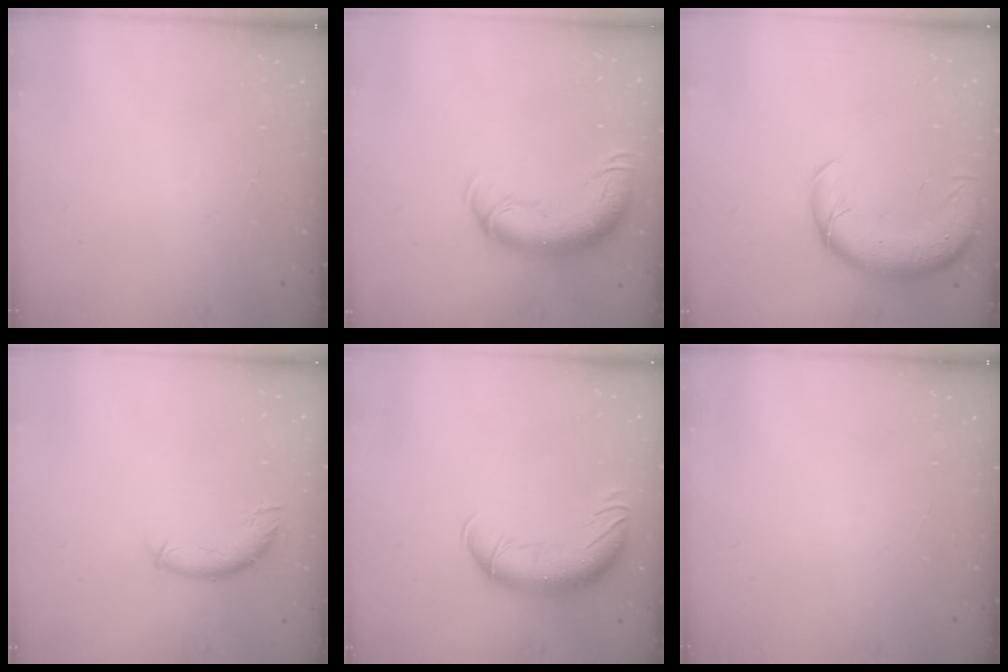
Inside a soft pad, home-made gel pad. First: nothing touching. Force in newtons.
{"total": 14.0, "press": 13.6, "slide": 3.4}
{"total": 9.9, "press": 9.6, "slide": 2.6}
{"total": 8.2, "press": 8.2, "slide": 0.4}
{"total": 13.6, "press": 13.1, "slide": 3.6}
{"total": 0.0}